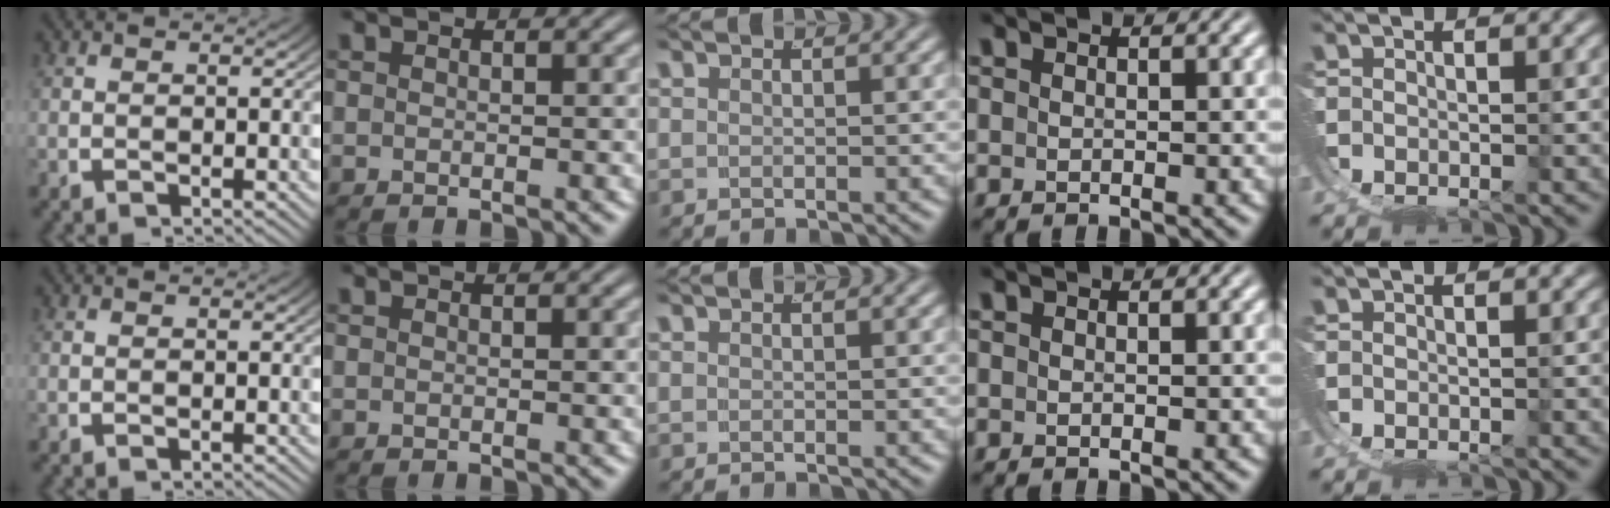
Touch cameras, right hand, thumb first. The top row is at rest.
{}